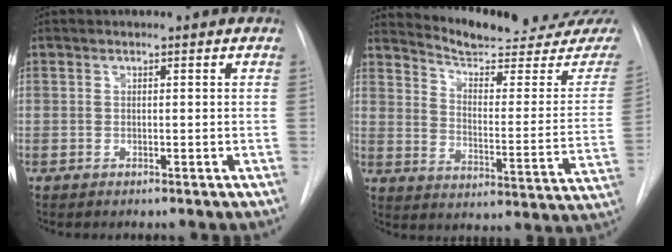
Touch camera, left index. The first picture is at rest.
{"total": 19.8, "force": [18.8, 1.5, 6.3], "torque": [-0.090, -0.095, 0.240]}